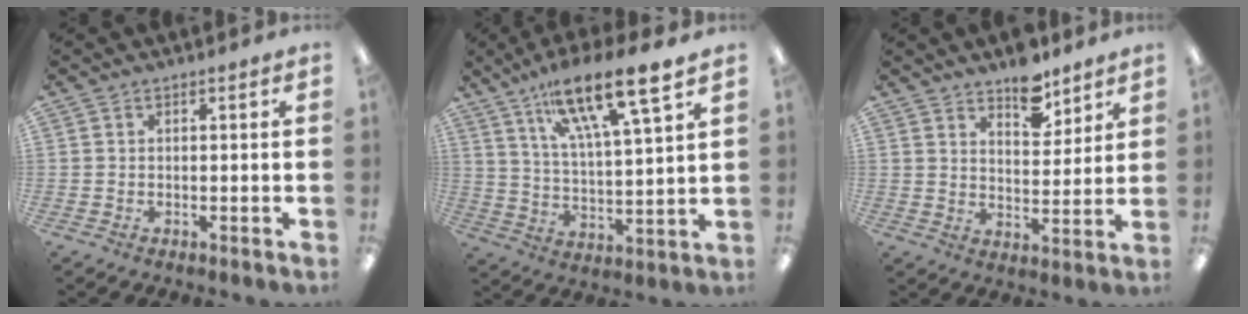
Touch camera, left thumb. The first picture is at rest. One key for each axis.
{"total": 15.6, "fx": 11.5, "fy": 2.7, "fz": 10.1, "tx": -0.176, "ty": -0.063, "tz": 0.186}
{"total": 8.3, "fx": 6.7, "fy": 3.8, "fz": 3.2, "tx": -0.029, "ty": -0.045, "tz": 0.115}